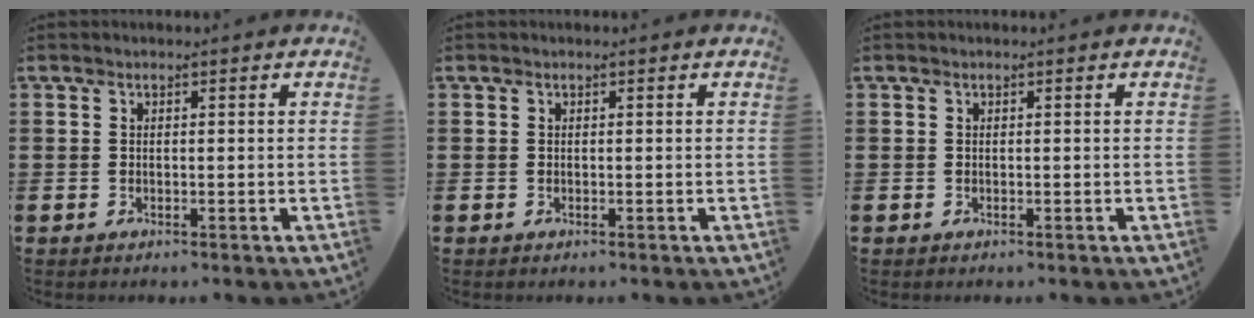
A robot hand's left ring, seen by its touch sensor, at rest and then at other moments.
{"total": 0.0}
{"total": 0.0}